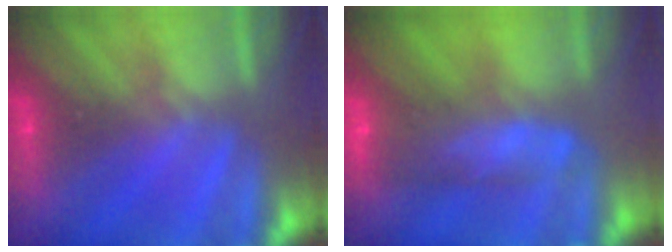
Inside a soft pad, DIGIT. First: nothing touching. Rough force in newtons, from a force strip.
{"total": 8.6}